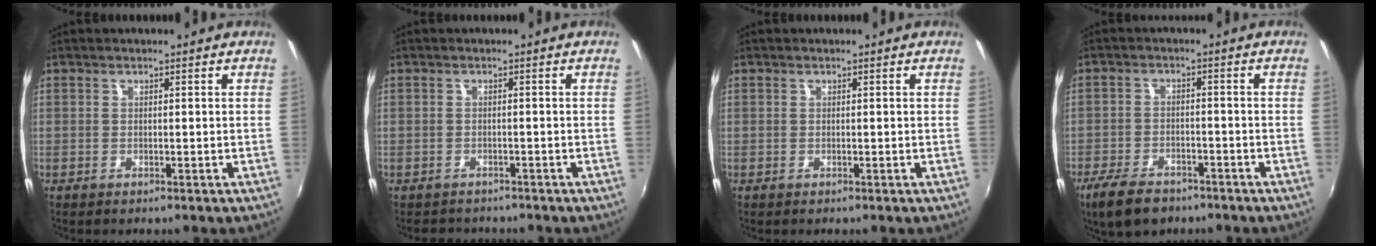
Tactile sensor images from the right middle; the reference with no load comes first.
{"total": 3.3, "force": [-2.9, 1.5, 0.4], "torque": [-0.014, -0.008, -0.045]}
{"total": 0.0}
{"total": 9.1, "force": [-6.6, 4.3, 4.5], "torque": [-0.120, -0.016, -0.118]}